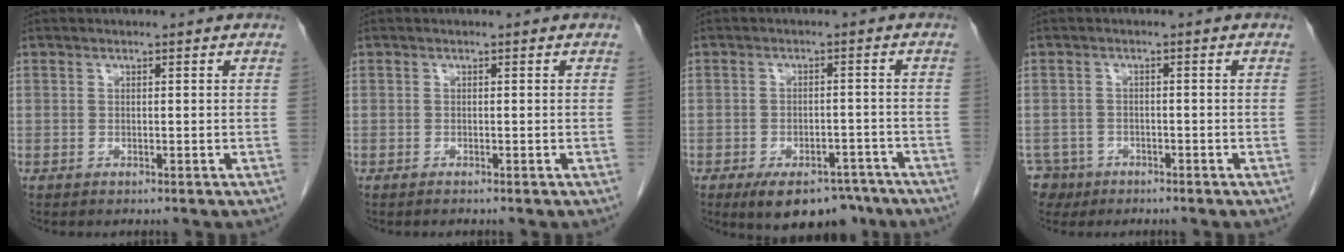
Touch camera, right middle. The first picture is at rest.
{"total": 0.0}
{"total": 10.0, "force": [-7.4, 4.6, 4.9], "torque": [-0.061, 0.004, -0.108]}
{"total": 4.1, "force": [-2.8, 3.0, -0.1], "torque": [0.006, 0.005, -0.048]}